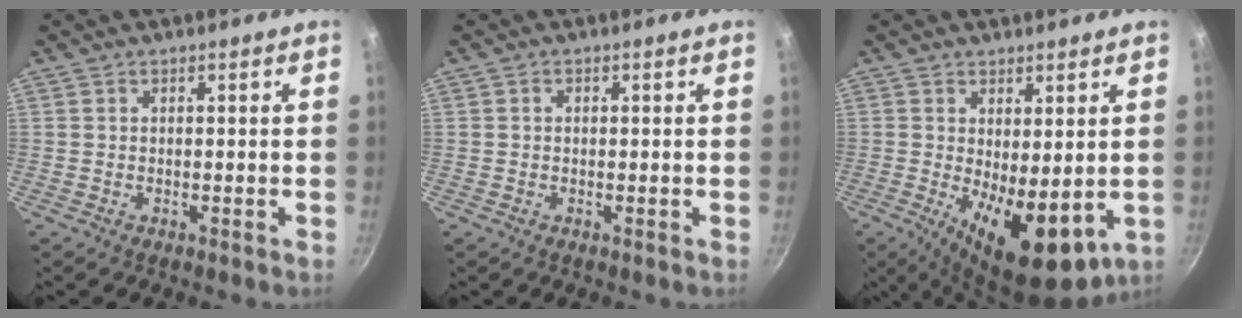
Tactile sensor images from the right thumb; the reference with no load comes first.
{"total": 1.0, "force": [0.1, 0.9, 0.5], "torque": [-0.008, 0.006, 0.001]}
{"total": 12.2, "force": [-1.1, 5.3, 10.9], "torque": [-0.142, -0.017, -0.004]}